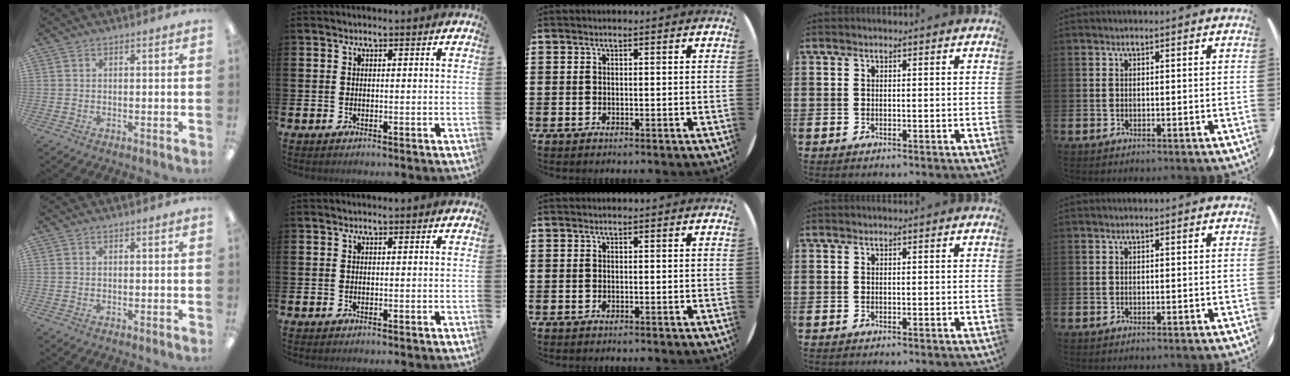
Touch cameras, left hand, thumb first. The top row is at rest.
{}